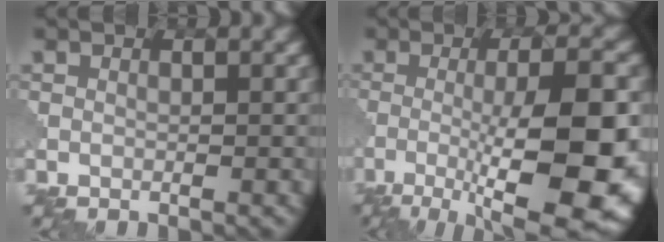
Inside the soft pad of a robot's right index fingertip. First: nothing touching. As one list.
[{"total": 12.3, "force": [-3.4, 3.1, 11.4], "torque": [-0.182, -0.009, -0.049]}]